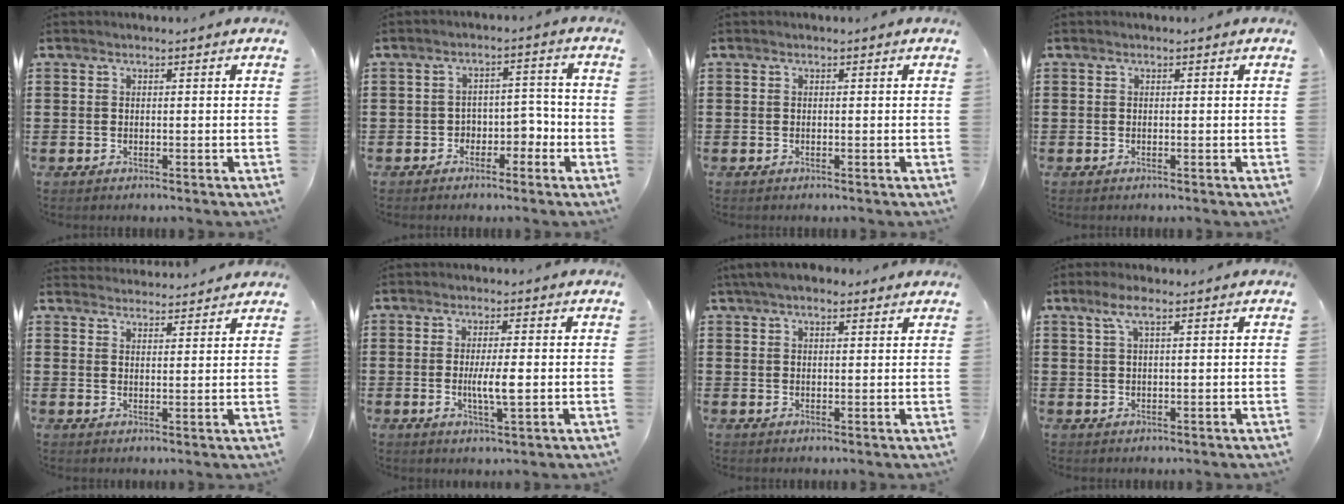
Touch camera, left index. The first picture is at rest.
{"total": 3.5, "force": [-2.1, 2.4, 1.5], "torque": [-0.034, 0.009, -0.047]}
{"total": 0.0}
{"total": 0.0}
{"total": 3.1, "force": [3.1, 0.1, -0.2], "torque": [-0.006, -0.013, 0.058]}
{"total": 4.5, "force": [-0.2, 0.6, 4.4], "torque": [-0.086, -0.005, -0.007]}
{"total": 3.8, "force": [3.0, 1.2, 2.0], "torque": [-0.046, 0.005, 0.055]}
{"total": 3.8, "force": [1.9, 0.9, 3.2], "torque": [-0.067, 0.005, 0.033]}